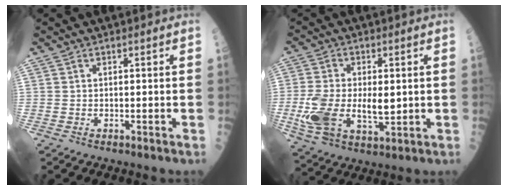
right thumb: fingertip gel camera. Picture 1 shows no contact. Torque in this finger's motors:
{"motor_torque": [0.08, 0.11, 0.58, 0.42, 0.12]}